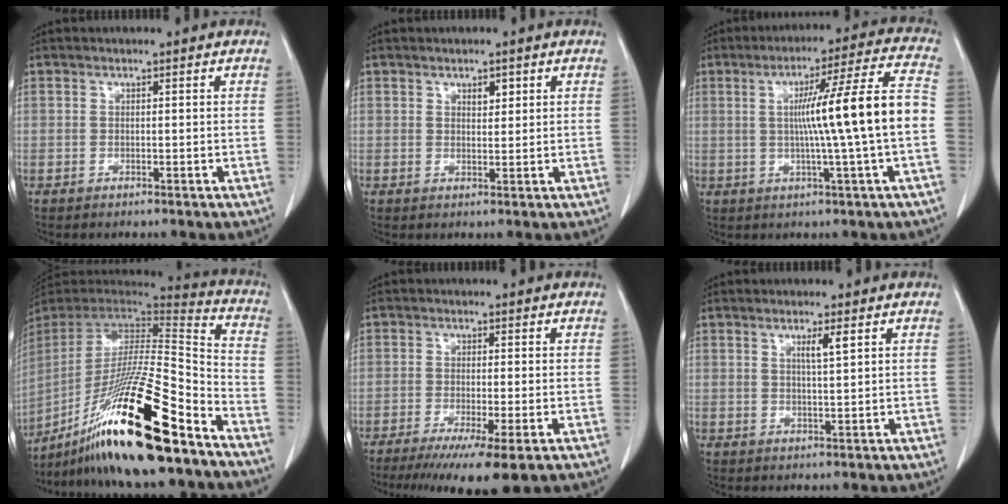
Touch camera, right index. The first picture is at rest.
{"total": 1.7, "force": [0.9, 0.9, 1.2], "torque": [-0.015, -0.003, 0.015]}
{"total": 13.6, "force": [-0.5, -1.7, 13.5], "torque": [-0.203, 0.011, -0.009]}
{"total": 27.3, "force": [-18.1, 1.9, 20.4], "torque": [-0.365, -0.035, -0.319]}
{"total": 9.4, "force": [-6.0, 0.4, 7.2], "torque": [-0.107, -0.024, -0.094]}
{"total": 2.5, "force": [1.2, -0.1, 2.2], "torque": [-0.041, -0.001, 0.021]}